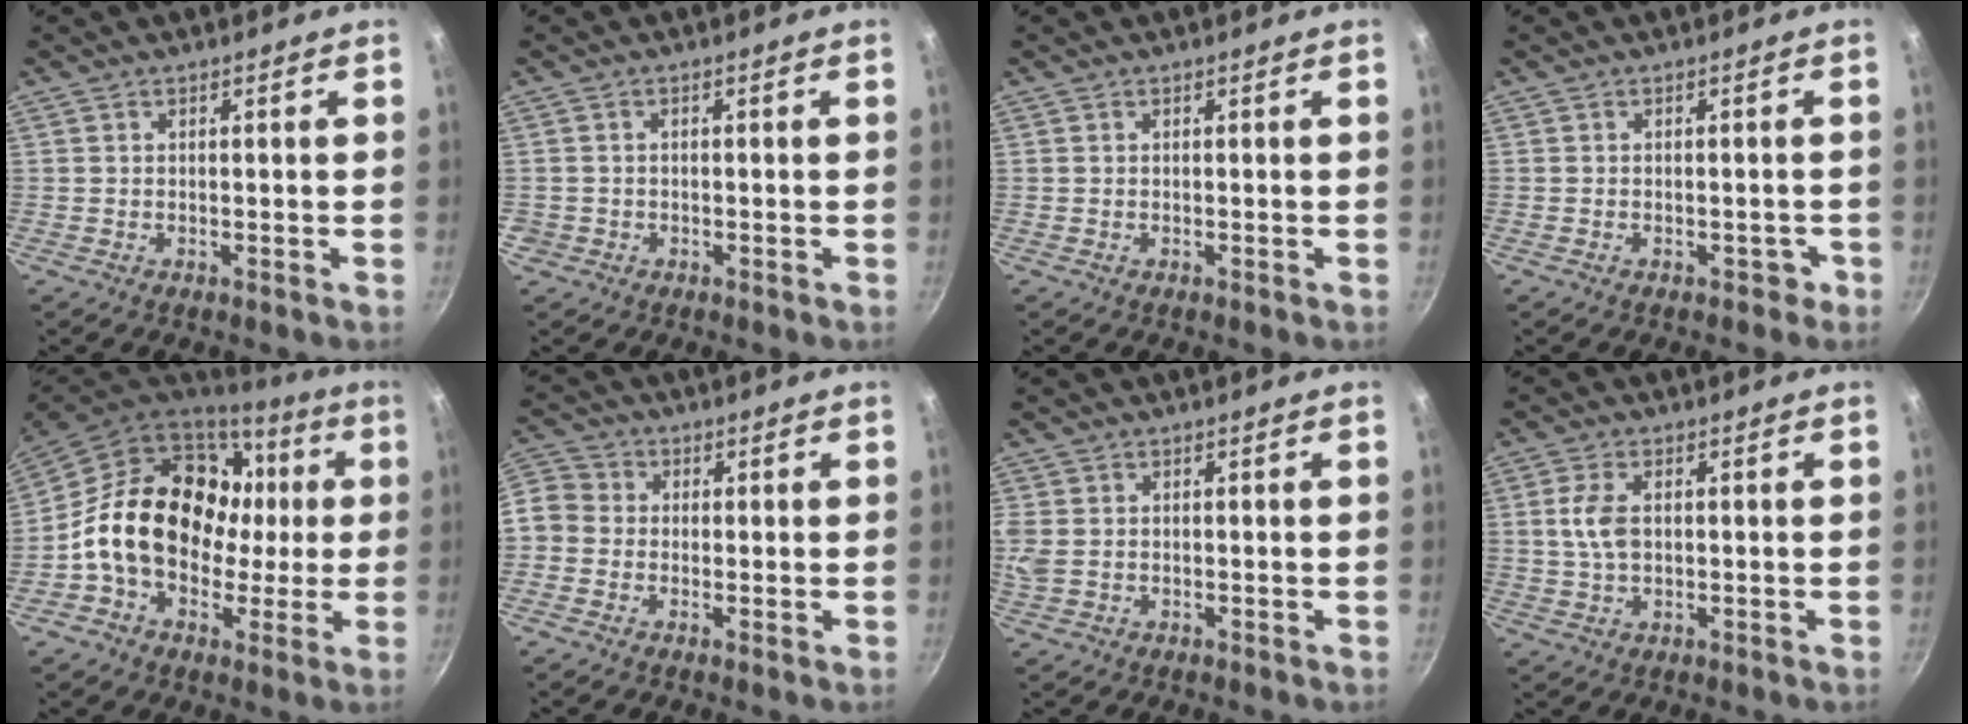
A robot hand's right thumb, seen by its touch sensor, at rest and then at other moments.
{"total": 1.3, "force": [-0.6, 1.2, 0.2], "torque": [-0.001, 0.005, -0.005]}
{"total": 0.0}
{"total": 1.9, "force": [-1.0, 1.4, 0.9], "torque": [0.012, 0.020, -0.002]}
{"total": 21.9, "force": [1.1, 16.6, 14.1], "torque": [-0.212, 0.042, 0.018]}
{"total": 8.1, "force": [-0.9, 7.3, 3.3], "torque": [-0.054, 0.024, -0.038]}
{"total": 3.3, "force": [0.1, 2.4, 2.1], "torque": [-0.048, 0.000, 0.002]}
{"total": 5.4, "force": [0.6, 3.2, 4.2], "torque": [-0.084, 0.003, 0.010]}